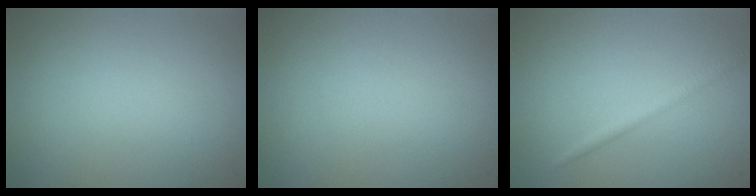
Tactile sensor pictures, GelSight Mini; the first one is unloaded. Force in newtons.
{"total": 0.0}
{"total": 1.5, "press": 1.5, "slide": 0.1}